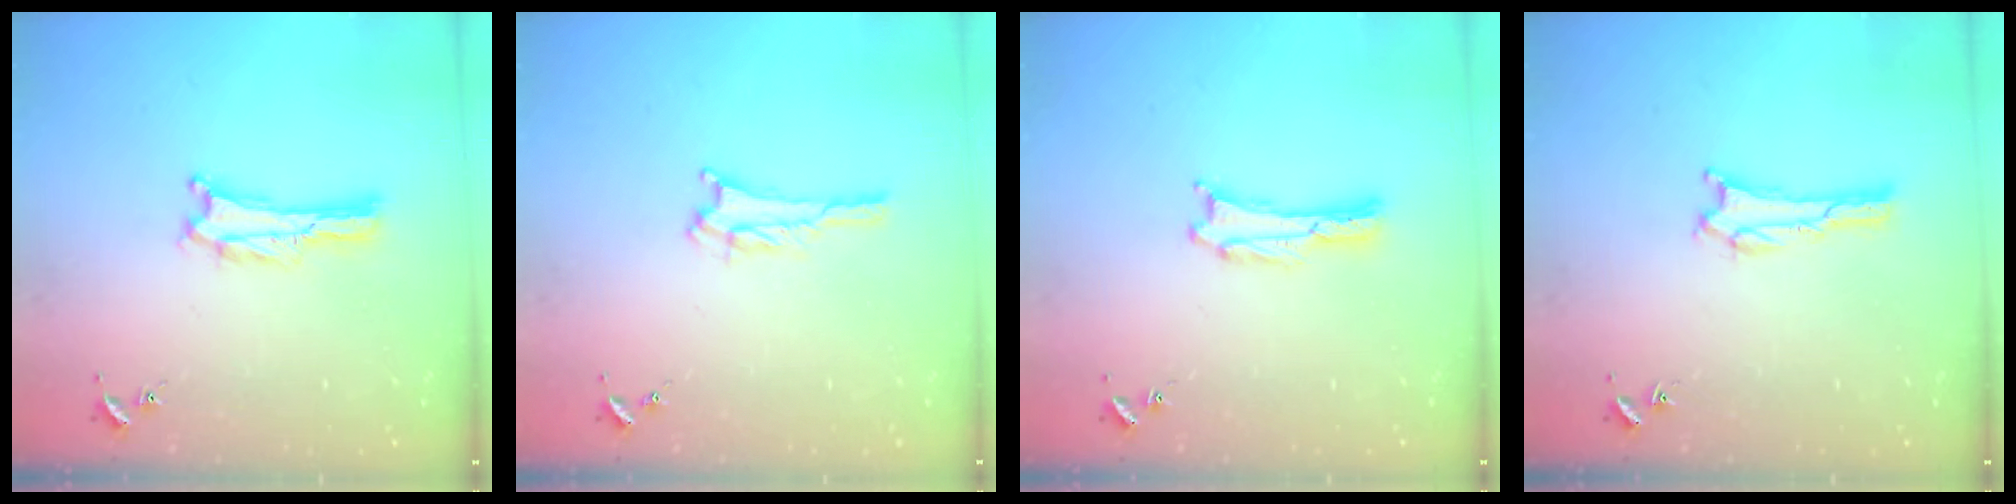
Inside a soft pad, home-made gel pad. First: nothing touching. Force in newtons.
{"total": 2.8, "press": 2.8, "slide": 0.3}
{"total": 0.7, "press": 0.7, "slide": 0.1}
{"total": 1.3, "press": 1.3, "slide": 0.4}